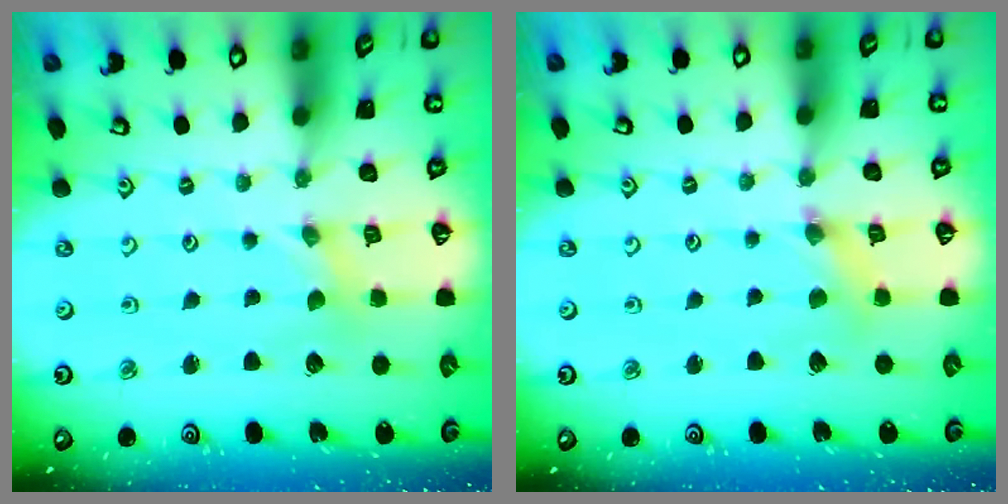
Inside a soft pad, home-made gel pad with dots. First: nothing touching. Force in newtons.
{"total": 2.5, "press": 2.4, "slide": 0.3}